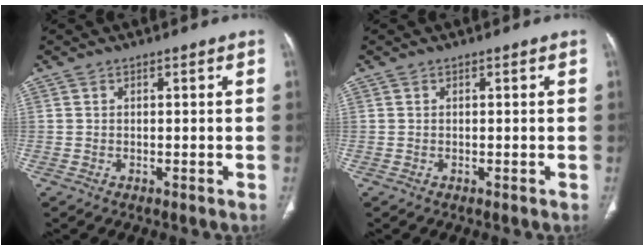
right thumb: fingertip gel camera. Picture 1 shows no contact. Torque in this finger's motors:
{"motor_torque": [0.24, 0.14, 0.58, 0.12, -0.04]}